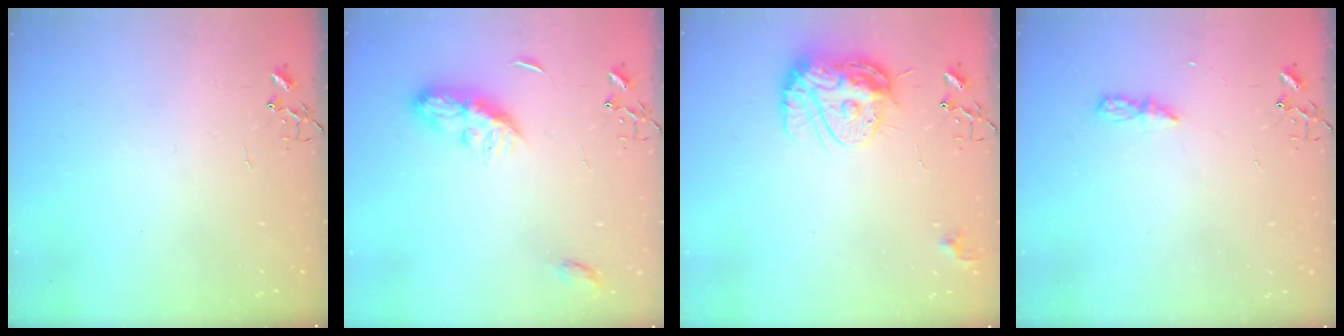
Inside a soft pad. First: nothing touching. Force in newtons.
{"total": 8.5, "press": 8.4, "slide": 0.3}
{"total": 13.1, "press": 13.1, "slide": 1.2}
{"total": 4.9, "press": 4.9, "slide": 0.6}